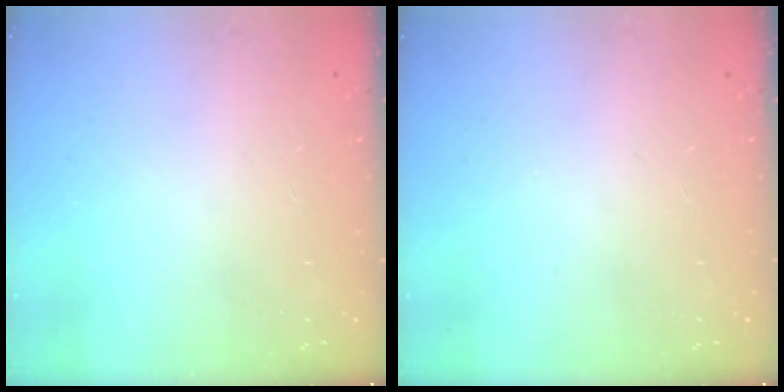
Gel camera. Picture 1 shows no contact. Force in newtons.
{"total": 0.0}